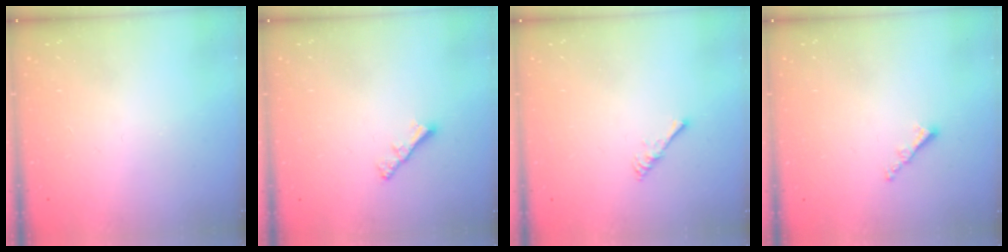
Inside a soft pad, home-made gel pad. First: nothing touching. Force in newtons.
{"total": 2.2, "press": 2.1, "slide": 0.6}
{"total": 1.7, "press": 1.6, "slide": 0.4}
{"total": 1.0, "press": 0.9, "slide": 0.4}